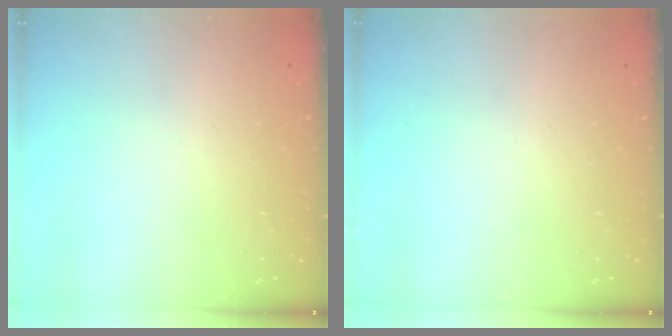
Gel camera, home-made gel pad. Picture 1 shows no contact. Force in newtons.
{"total": 0.0}